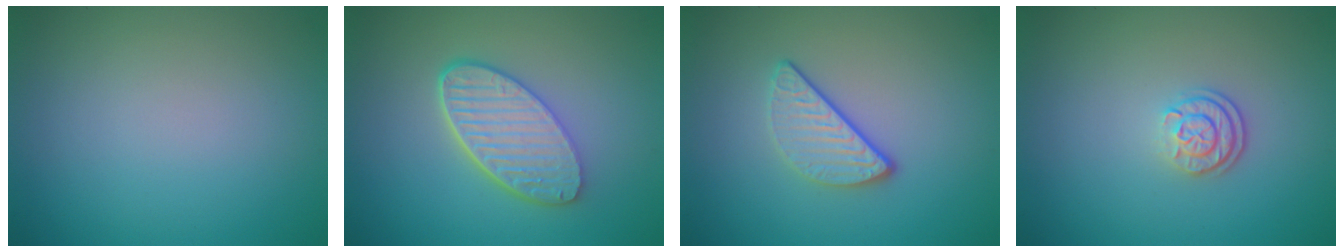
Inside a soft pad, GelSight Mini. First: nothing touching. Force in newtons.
{"total": 5.7, "press": 4.4, "slide": 3.6}
{"total": 2.9, "press": 2.4, "slide": 1.7}
{"total": 2.3, "press": 1.7, "slide": 1.5}